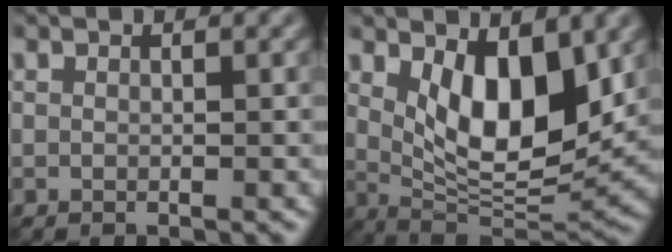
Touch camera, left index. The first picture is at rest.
{"total": 8.3, "force": [2.4, 3.6, 7.1], "torque": [-0.119, -0.024, 0.047]}